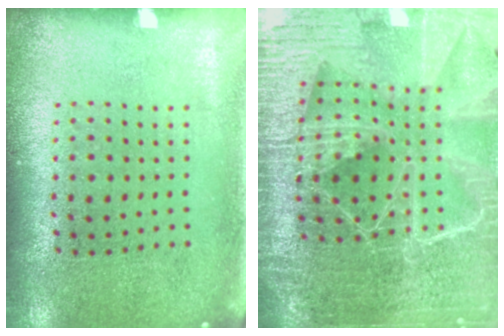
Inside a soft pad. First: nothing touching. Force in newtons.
{"total": 6.1, "press": 5.3, "slide": 3.0}